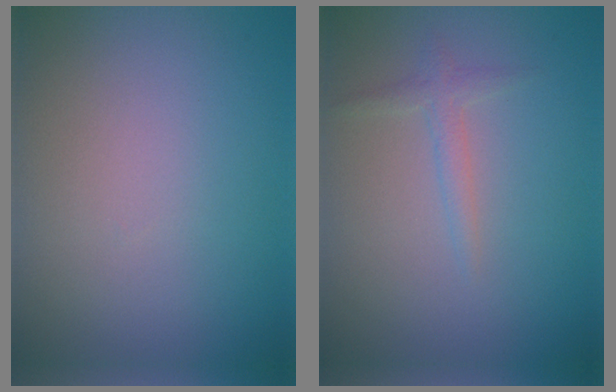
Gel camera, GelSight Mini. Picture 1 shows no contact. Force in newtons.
{"total": 1.3, "press": 1.3, "slide": 0.0}